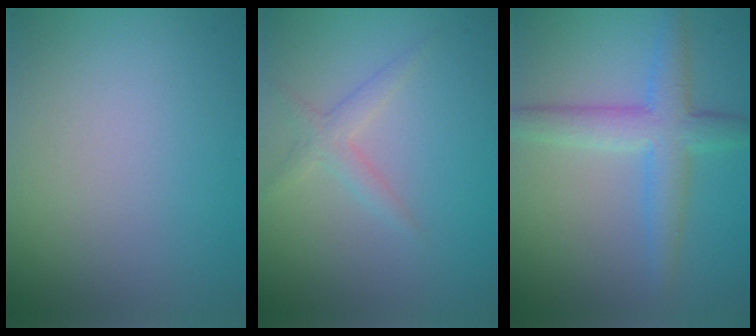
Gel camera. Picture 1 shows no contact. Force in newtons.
{"total": 1.8, "press": 1.8, "slide": 0.1}
{"total": 4.5, "press": 4.5, "slide": 0.1}